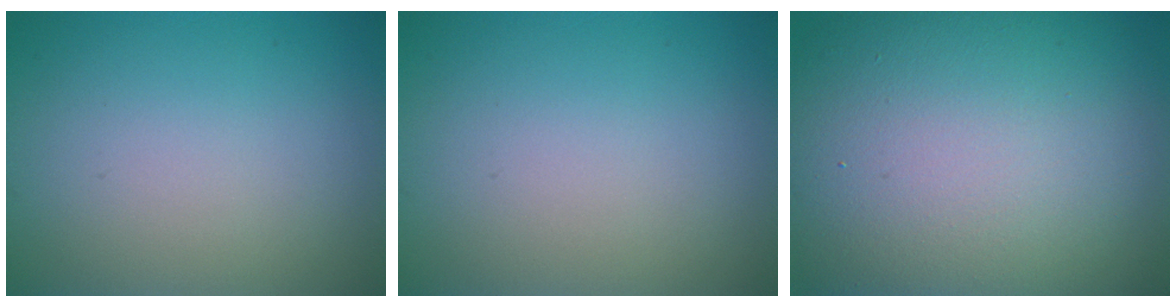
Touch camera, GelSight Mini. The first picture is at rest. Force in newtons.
{"total": 0.0}
{"total": 18.1, "press": 18.1, "slide": 1.2}